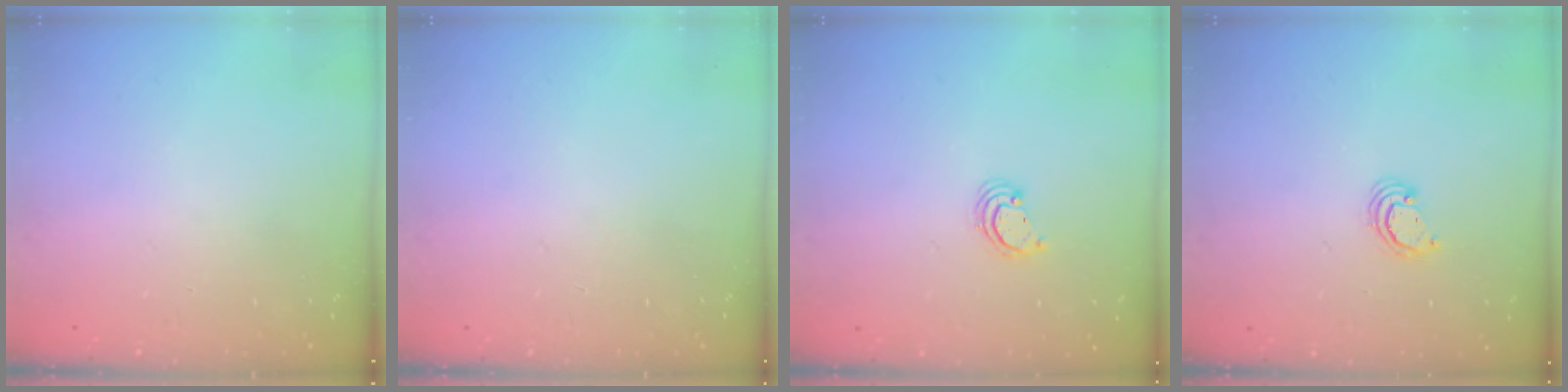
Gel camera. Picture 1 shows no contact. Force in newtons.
{"total": 0.0}
{"total": 2.2, "press": 2.2, "slide": 0.2}
{"total": 2.5, "press": 2.5, "slide": 0.2}